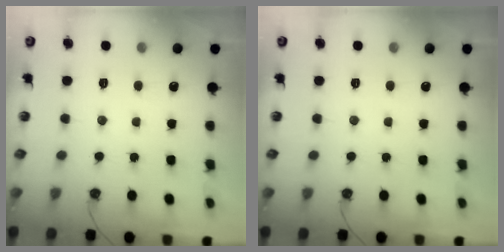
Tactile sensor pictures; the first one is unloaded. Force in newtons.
{"total": 0.0}